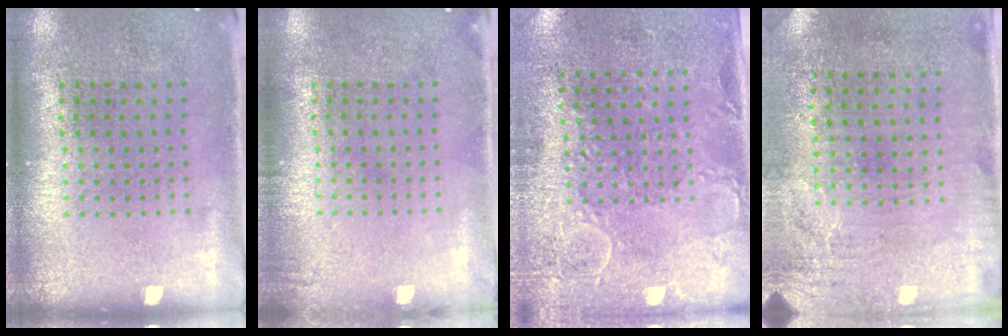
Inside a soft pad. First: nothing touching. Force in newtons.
{"total": 0.7, "press": 0.7, "slide": 0.1}
{"total": 2.9, "press": 2.4, "slide": 1.6}
{"total": 3.5, "press": 2.8, "slide": 2.0}